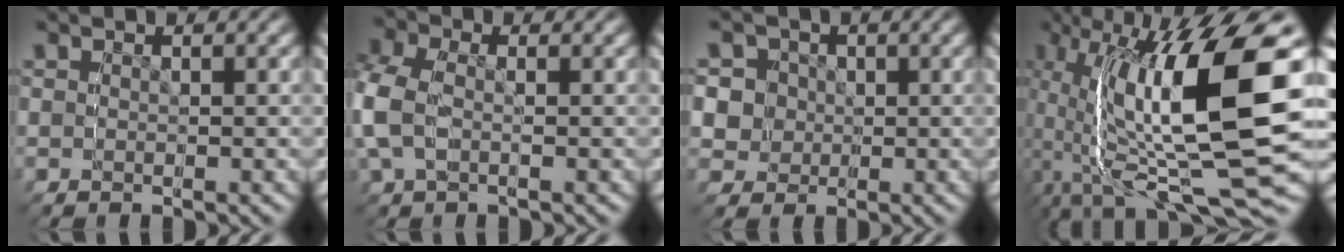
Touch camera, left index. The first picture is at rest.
{"total": 2.5, "force": [-1.0, 1.9, 1.3], "torque": [-0.042, -0.003, -0.015]}
{"total": 9.7, "force": [2.2, 9.0, 2.9], "torque": [-0.061, -0.021, 0.041]}
{"total": 11.1, "force": [0.0, 4.7, 10.0], "torque": [-0.185, 0.012, 0.007]}